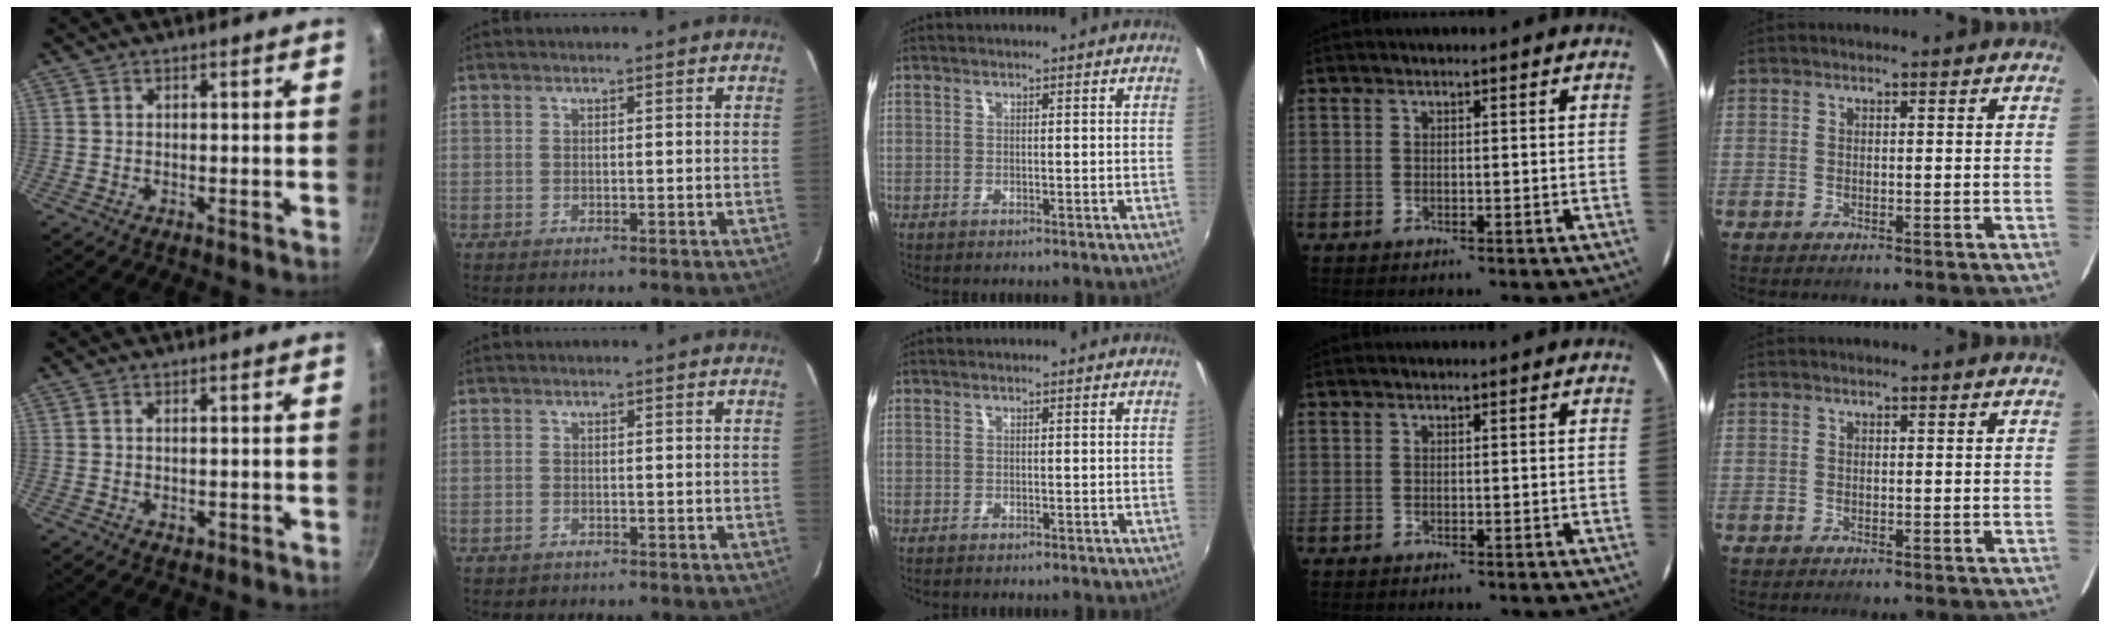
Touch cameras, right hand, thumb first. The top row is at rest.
{"thumb": {"total": 1.5, "force": [-0.3, 0.9, 1.1], "torque": [-0.015, -0.001, -0.003]}, "index": {"total": 1.3, "force": [-0.8, 0.9, 0.2], "torque": [-0.004, 0.003, -0.011]}}